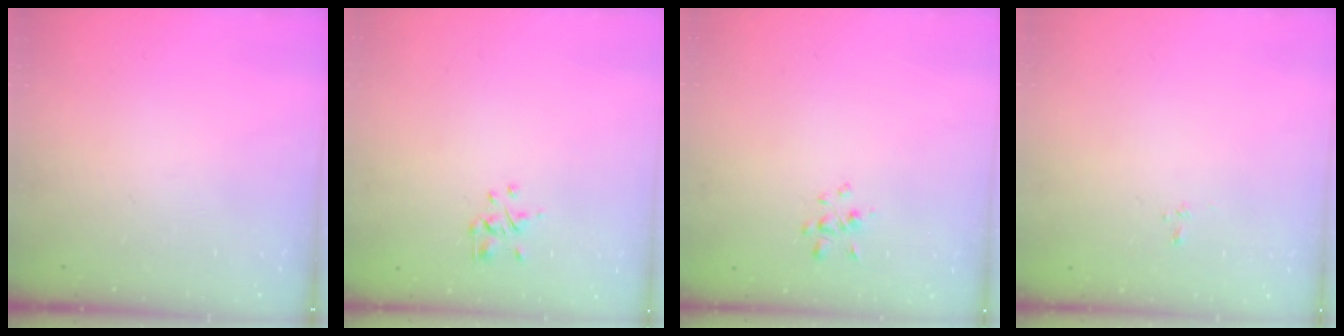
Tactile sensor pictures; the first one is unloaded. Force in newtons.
{"total": 1.2, "press": 1.1, "slide": 0.5}
{"total": 1.9, "press": 1.8, "slide": 0.7}
{"total": 2.2, "press": 2.0, "slide": 0.9}